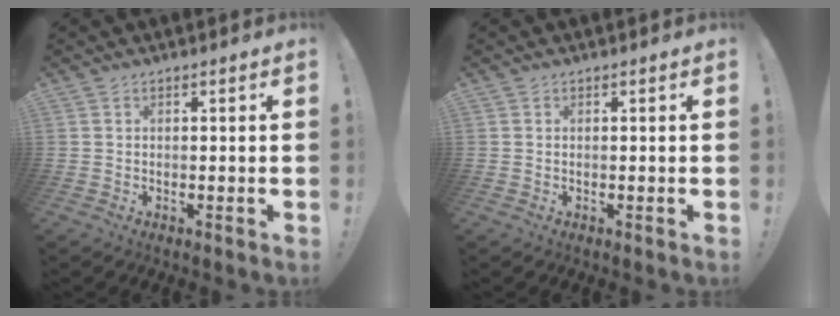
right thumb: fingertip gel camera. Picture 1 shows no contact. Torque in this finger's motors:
{"motor_torque": [-0.05, 0.11, 0.11, -0.07, 0.00]}